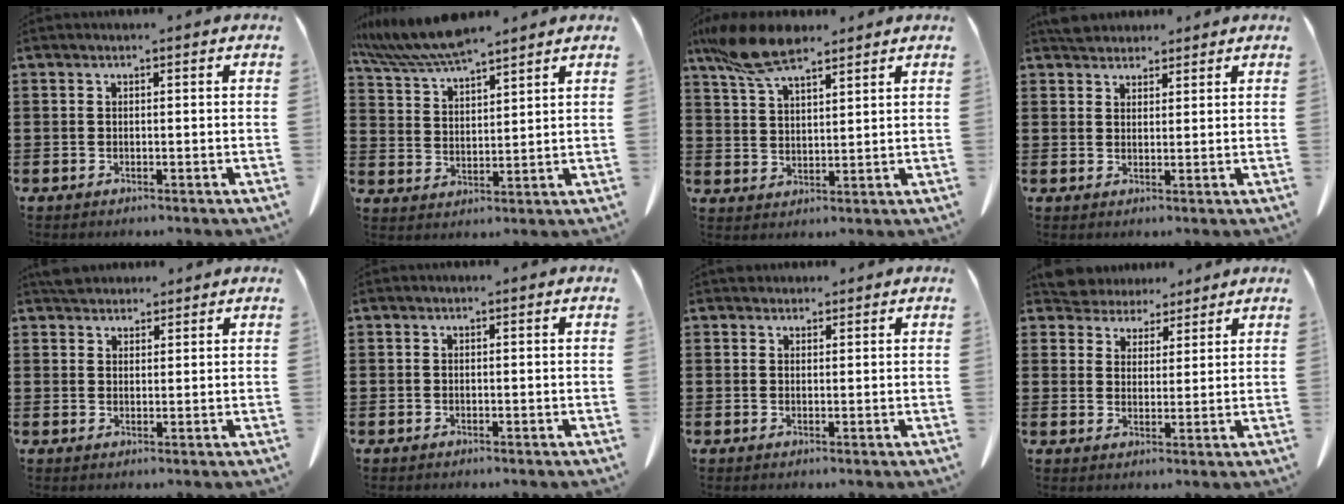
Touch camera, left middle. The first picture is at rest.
{"total": 7.6, "force": [6.8, 0.9, 3.4], "torque": [-0.087, -0.027, 0.124]}
{"total": 9.8, "force": [7.6, 2.7, 5.7], "torque": [-0.137, -0.016, 0.141]}
{"total": 2.9, "force": [2.8, 0.8, 0.2], "torque": [-0.003, -0.005, 0.054]}
{"total": 2.7, "force": [2.5, 0.8, 0.2], "torque": [-0.010, 0.002, 0.051]}
{"total": 0.0}
{"total": 1.9, "force": [1.7, 0.8, 0.1], "torque": [-0.006, 0.001, 0.036]}
{"total": 4.7, "force": [4.4, 1.7, -0.2], "torque": [-0.017, -0.015, 0.084]}